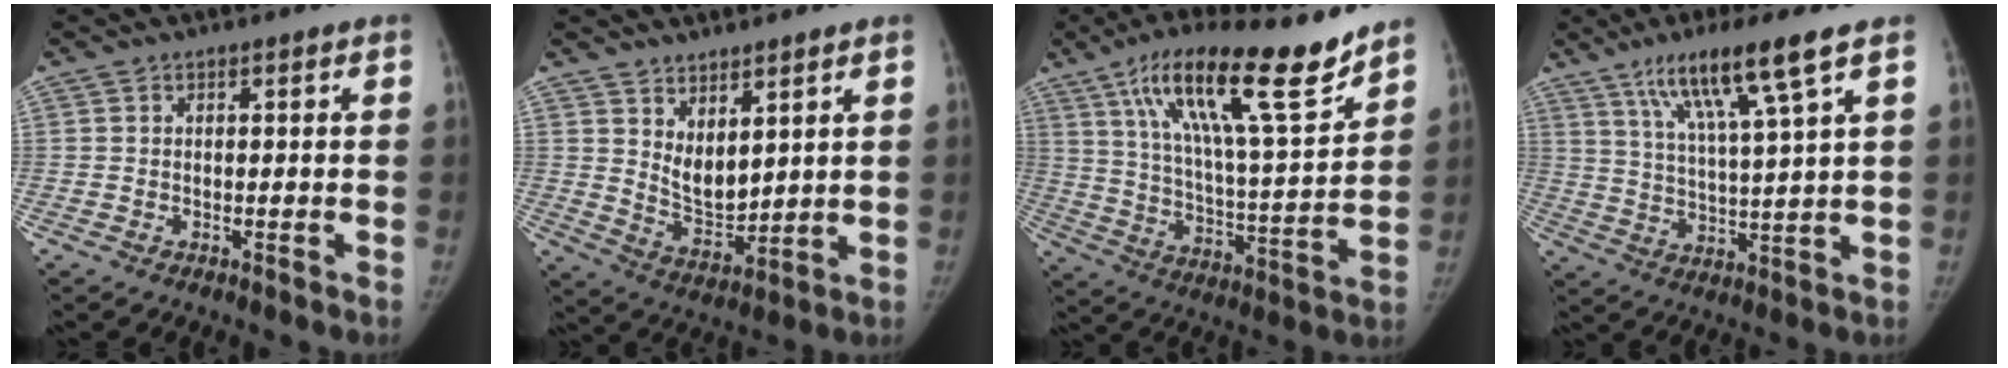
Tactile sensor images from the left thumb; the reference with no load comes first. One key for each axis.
{"total": 7.3, "fx": 4.1, "fy": 3.4, "fz": 5.0, "tx": -0.069, "ty": -0.047, "tz": 0.089}
{"total": 21.9, "fx": 14.4, "fy": 4.0, "fz": 15.9, "tx": -0.247, "ty": -0.057, "tz": 0.245}
{"total": 12.8, "fx": 7.4, "fy": 0.2, "fz": 10.4, "tx": -0.190, "ty": -0.028, "tz": 0.138}